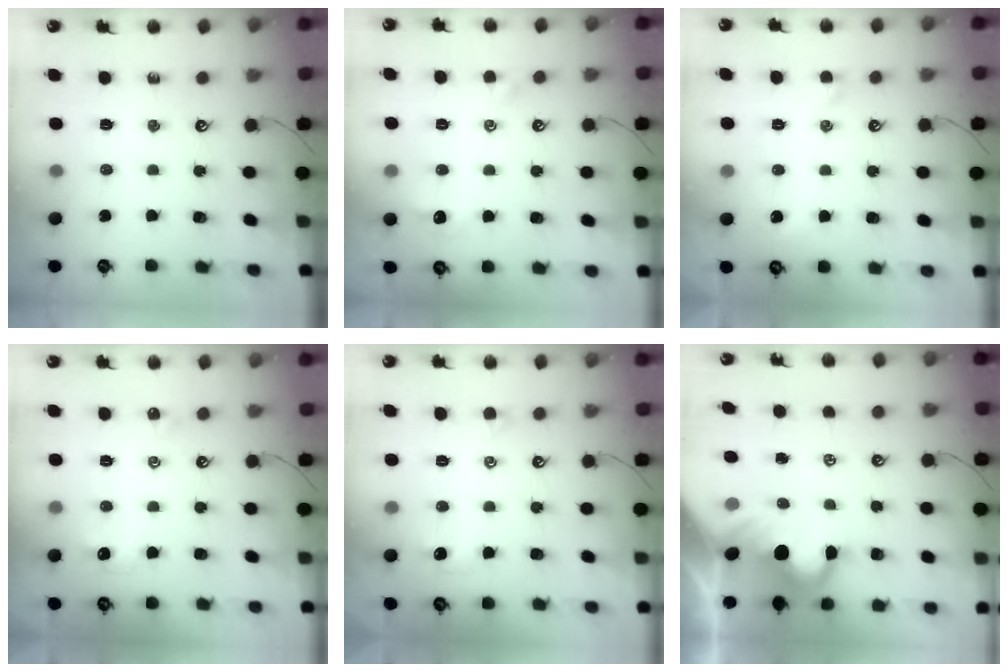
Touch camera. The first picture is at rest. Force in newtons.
{"total": 0.9, "press": 0.6, "slide": 0.7}
{"total": 1.1, "press": 1.0, "slide": 0.5}
{"total": 2.3, "press": 2.3, "slide": 0.6}
{"total": 1.4, "press": 1.3, "slide": 0.6}
{"total": 9.5, "press": 9.4, "slide": 1.5}